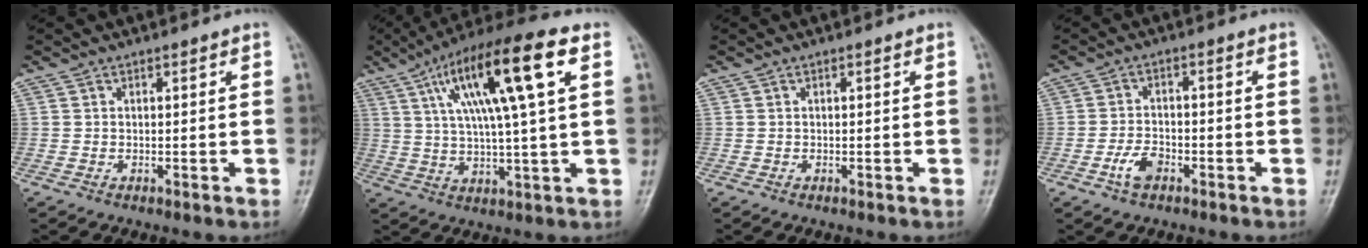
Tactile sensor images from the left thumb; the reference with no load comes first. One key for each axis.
{"total": 17.9, "fx": 6.3, "fy": 3.1, "fz": 16.5, "tx": -0.292, "ty": 0.012, "tz": 0.100}
{"total": 0.0}
{"total": 4.3, "fx": -2.3, "fy": 2.4, "fz": 2.7, "tx": -0.051, "ty": 0.018, "tz": -0.044}